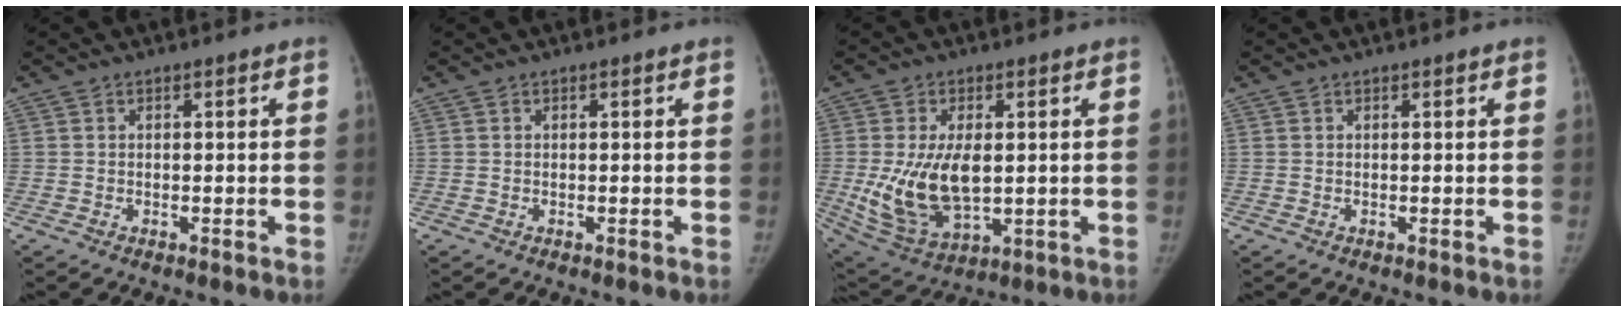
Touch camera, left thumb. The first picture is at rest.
{"total": 0.0}
{"total": 14.7, "force": [-0.1, 8.3, 12.2], "torque": [-0.223, -0.014, 0.018]}
{"total": 0.0}